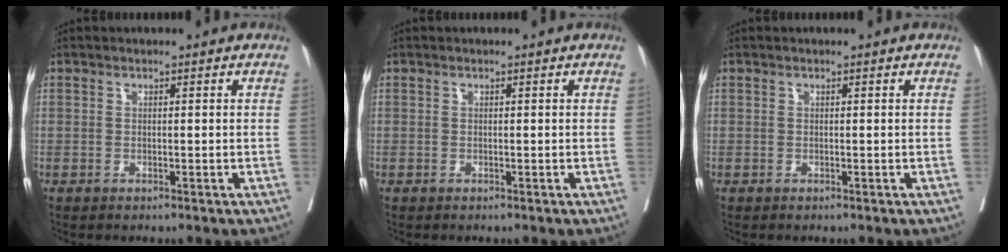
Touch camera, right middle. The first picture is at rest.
{"total": 0.0}
{"total": 0.0}